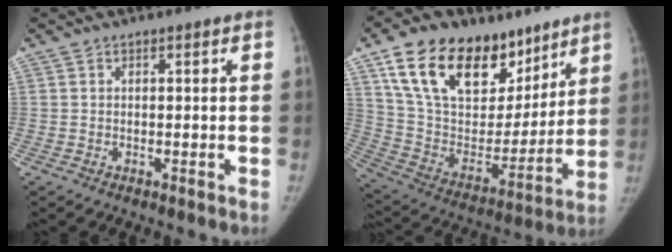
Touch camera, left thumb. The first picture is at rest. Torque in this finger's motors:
{"motor_torque": [1.98, 1.31, 1.82, -0.95, 0.28]}